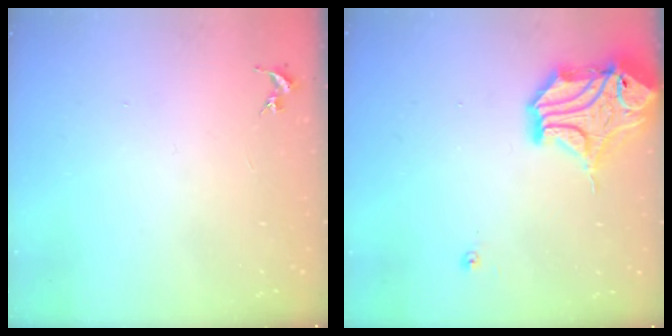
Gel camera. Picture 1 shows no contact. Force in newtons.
{"total": 18.1, "press": 17.9, "slide": 2.5}